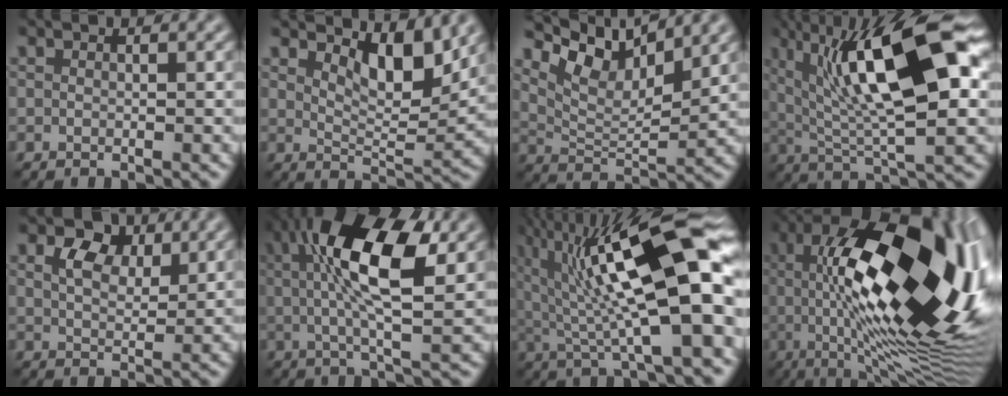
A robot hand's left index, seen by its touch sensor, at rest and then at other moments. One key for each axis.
{"total": 4.5, "fx": 2.9, "fy": 1.7, "fz": 3.1, "tx": -0.054, "ty": -0.006, "tz": 0.046}
{"total": 6.8, "fx": 4.9, "fy": 2.3, "fz": 4.2, "tx": -0.078, "ty": 0.008, "tz": 0.093}
{"total": 12.3, "fx": 3.5, "fy": 3.5, "fz": 11.2, "tx": -0.185, "ty": 0.012, "tz": 0.061}
{"total": 3.9, "fx": 2.2, "fy": 2.2, "fz": 2.3, "tx": -0.042, "ty": 0.009, "tz": 0.038}
{"total": 10.2, "fx": 2.7, "fy": 3.1, "fz": 9.4, "tx": -0.156, "ty": 0.020, "tz": 0.042}
{"total": 14.3, "fx": 3.3, "fy": 3.6, "fz": 13.4, "tx": -0.203, "ty": 0.016, "tz": 0.054}
{"total": 18.1, "fx": 2.6, "fy": 6.3, "fz": 16.8, "tx": -0.258, "ty": 0.028, "tz": 0.031}